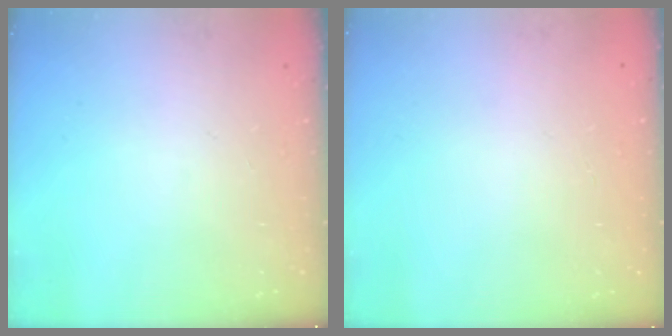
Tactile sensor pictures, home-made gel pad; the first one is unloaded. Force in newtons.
{"total": 0.0}